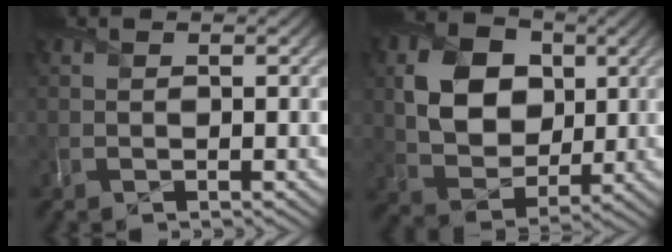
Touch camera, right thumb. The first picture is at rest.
{"total": 9.9, "force": [2.3, 7.5, 6.0], "torque": [-0.134, 0.002, 0.035]}